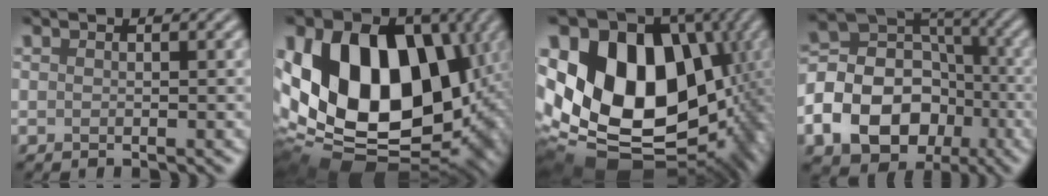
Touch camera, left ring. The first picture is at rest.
{"total": 18.2, "force": [2.0, 12.8, 12.8], "torque": [-0.233, -0.015, 0.037]}
{"total": 19.3, "force": [0.9, 14.5, 12.8], "torque": [-0.239, -0.003, 0.032]}
{"total": 13.0, "force": [-4.6, 10.3, 6.4], "torque": [-0.123, -0.014, -0.102]}